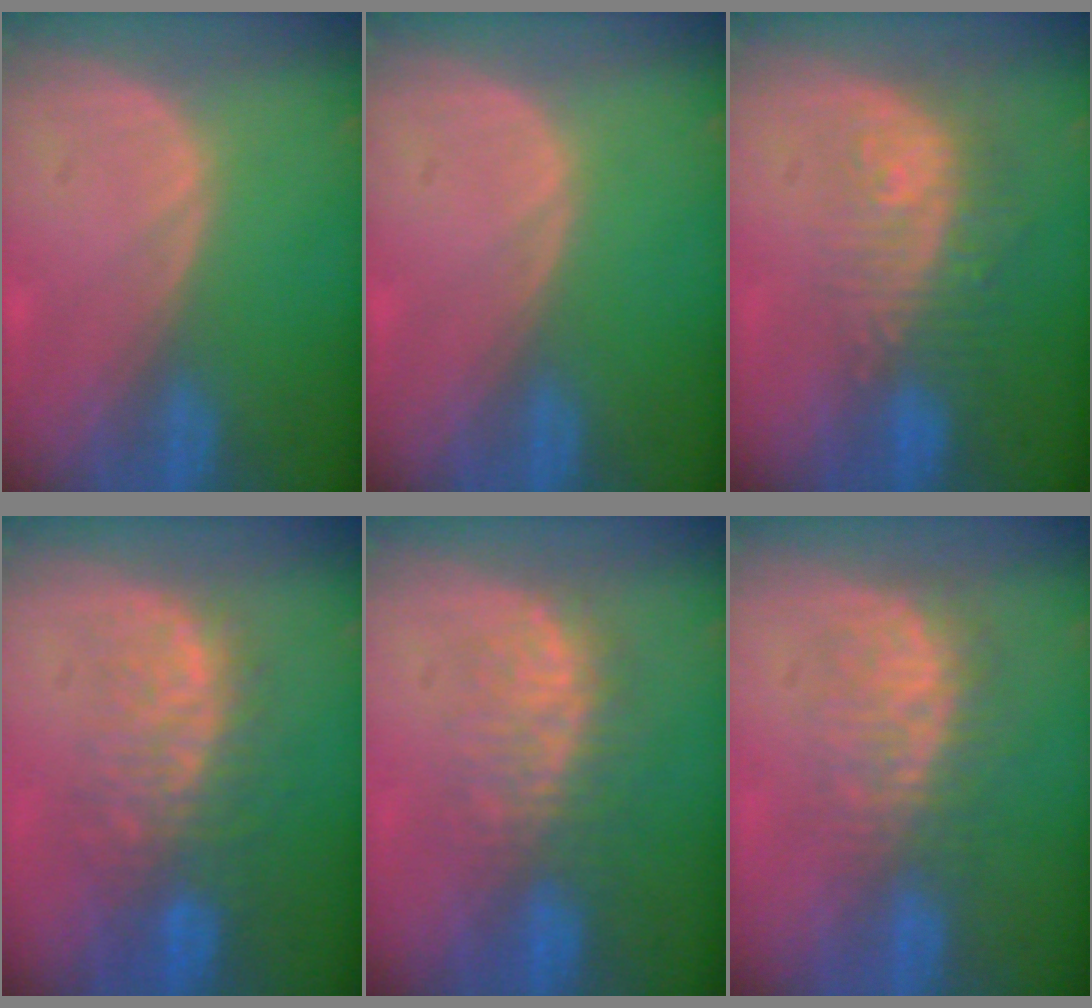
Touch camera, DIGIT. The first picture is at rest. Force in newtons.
{"total": 0.0}
{"total": 9.7, "press": 8.1, "slide": 5.3}
{"total": 9.5, "press": 8.5, "slide": 4.2}
{"total": 7.8, "press": 7.6, "slide": 2.1}
{"total": 8.0, "press": 7.2, "slide": 3.5}